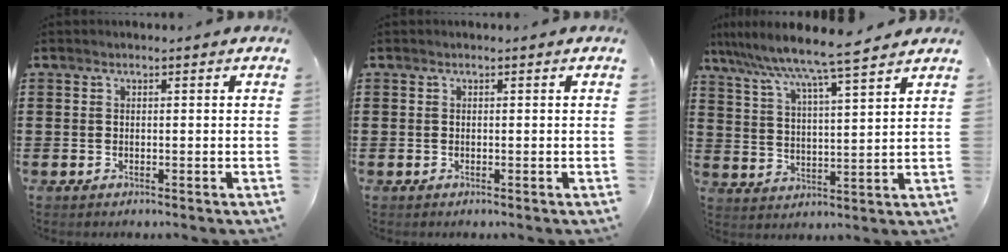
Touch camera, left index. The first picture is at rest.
{"total": 0.0}
{"total": 7.0, "force": [6.3, -0.4, 3.1], "torque": [-0.087, -0.041, 0.104]}